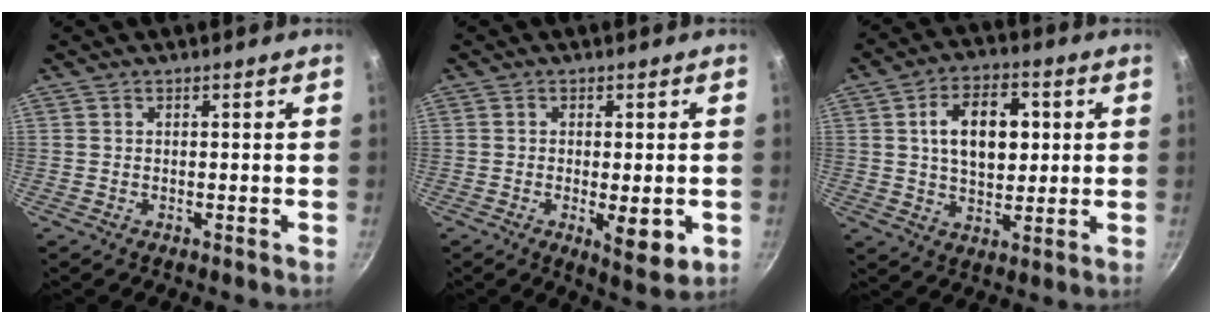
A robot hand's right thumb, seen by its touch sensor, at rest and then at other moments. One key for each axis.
{"total": 7.1, "fx": -1.7, "fy": 2.3, "fz": 6.5, "tx": -0.092, "ty": -0.014, "tz": -0.019}
{"total": 12.4, "fx": 2.3, "fy": 7.8, "fz": 9.3, "tx": -0.124, "ty": 0.003, "tz": 0.035}